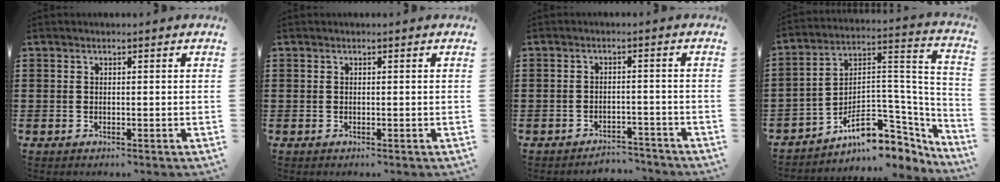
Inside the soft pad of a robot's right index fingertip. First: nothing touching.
{"total": 0.0}
{"total": 2.9, "force": [-2.9, 0.4, 0.1], "torque": [-0.008, 0.000, -0.061]}
{"total": 8.5, "force": [-4.6, 5.2, 4.9], "torque": [-0.082, -0.015, -0.082]}